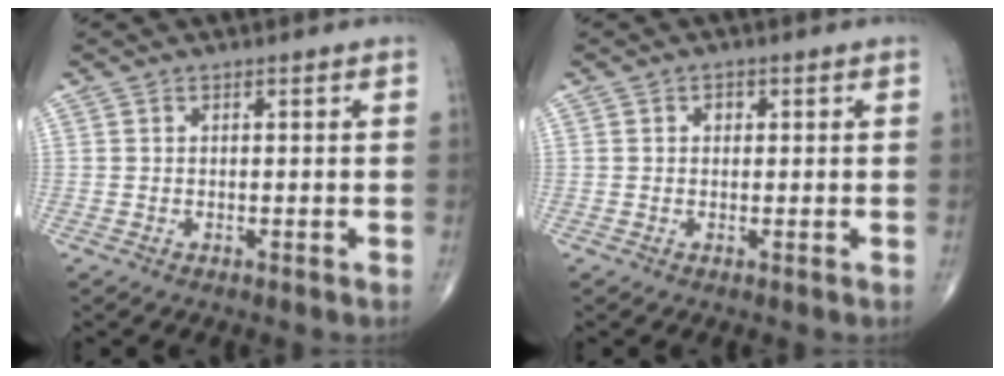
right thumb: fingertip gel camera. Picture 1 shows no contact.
{"total": 1.4, "force": [0.4, 1.1, 0.8], "torque": [-0.004, 0.001, 0.002]}